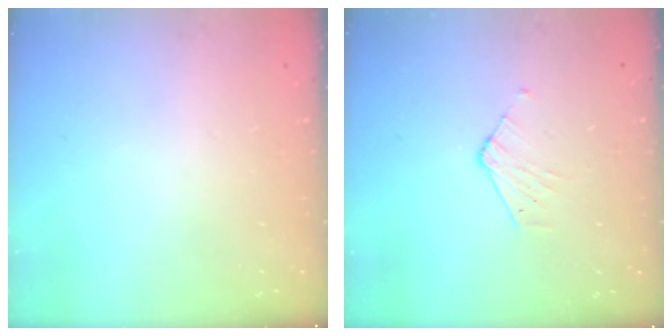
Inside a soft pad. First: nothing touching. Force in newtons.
{"total": 3.7, "press": 3.7, "slide": 0.3}